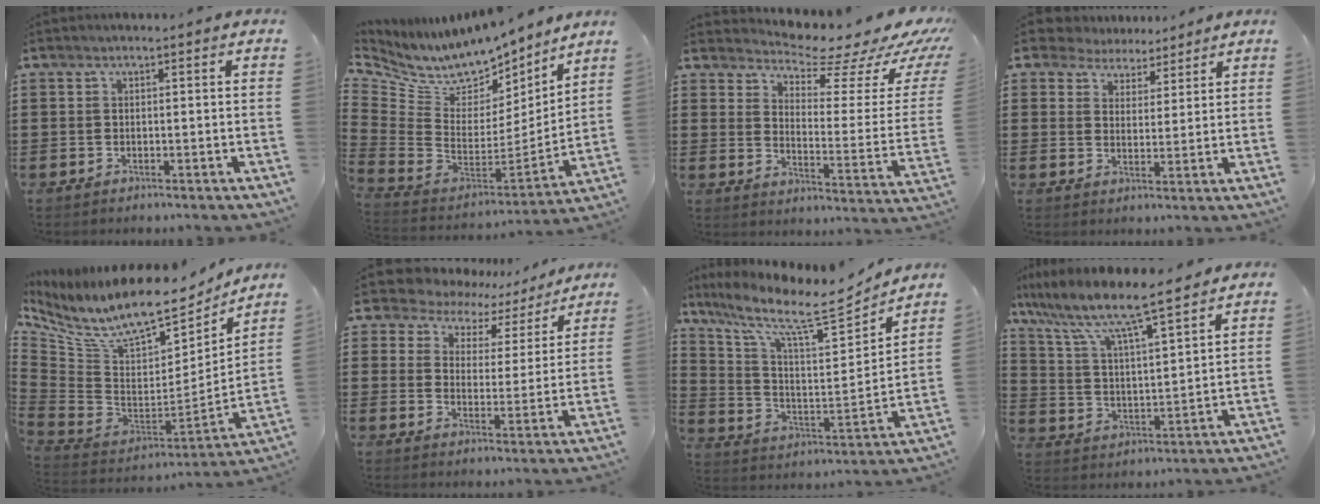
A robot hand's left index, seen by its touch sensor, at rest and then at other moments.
{"total": 7.8, "force": [6.9, 3.2, 1.5], "torque": [-0.076, -0.069, 0.122]}
{"total": 7.7, "force": [7.0, 1.6, 2.9], "torque": [-0.059, -0.062, 0.115]}
{"total": 4.7, "force": [4.4, 1.9, 0.0], "torque": [-0.024, -0.007, 0.080]}
{"total": 12.2, "force": [9.1, 3.7, 7.3], "torque": [-0.175, -0.067, 0.155]}
{"total": 6.8, "force": [6.3, 2.5, 0.8], "torque": [-0.046, -0.038, 0.109]}
{"total": 10.7, "force": [8.3, 2.3, 6.3], "torque": [-0.140, -0.053, 0.132]}
{"total": 7.9, "force": [6.8, 0.9, 3.9], "torque": [-0.104, -0.039, 0.112]}